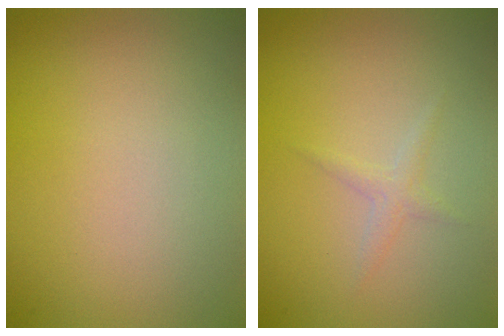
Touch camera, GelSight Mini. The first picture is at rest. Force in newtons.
{"total": 1.0, "press": 1.0, "slide": 0.1}